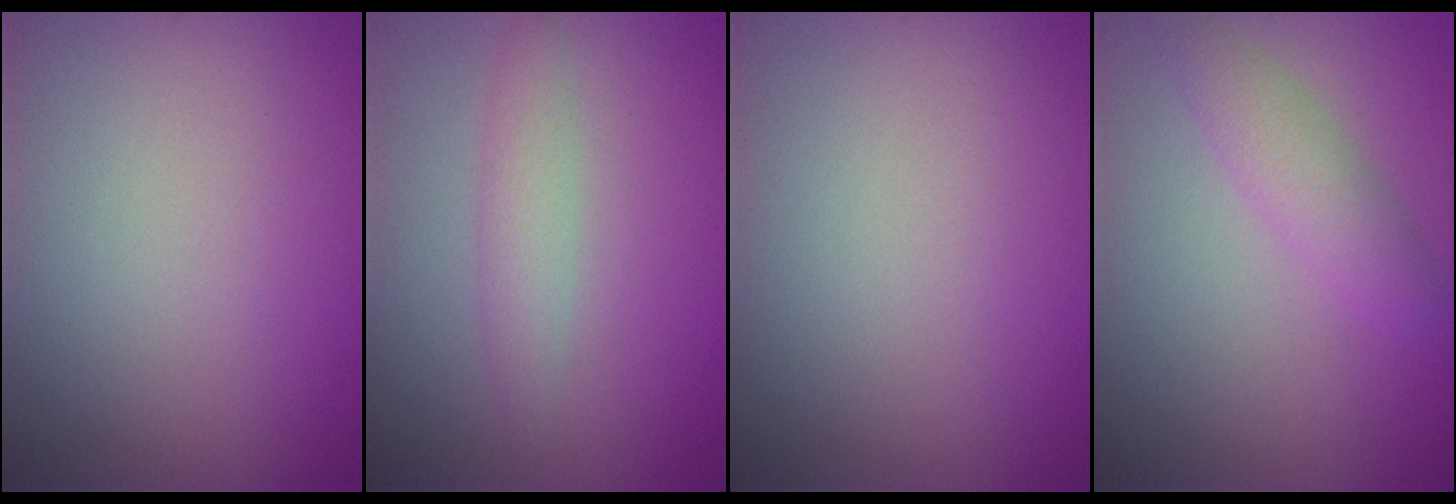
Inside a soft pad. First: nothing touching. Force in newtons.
{"total": 2.0, "press": 2.0, "slide": 0.1}
{"total": 0.0}
{"total": 2.5, "press": 2.5, "slide": 0.1}